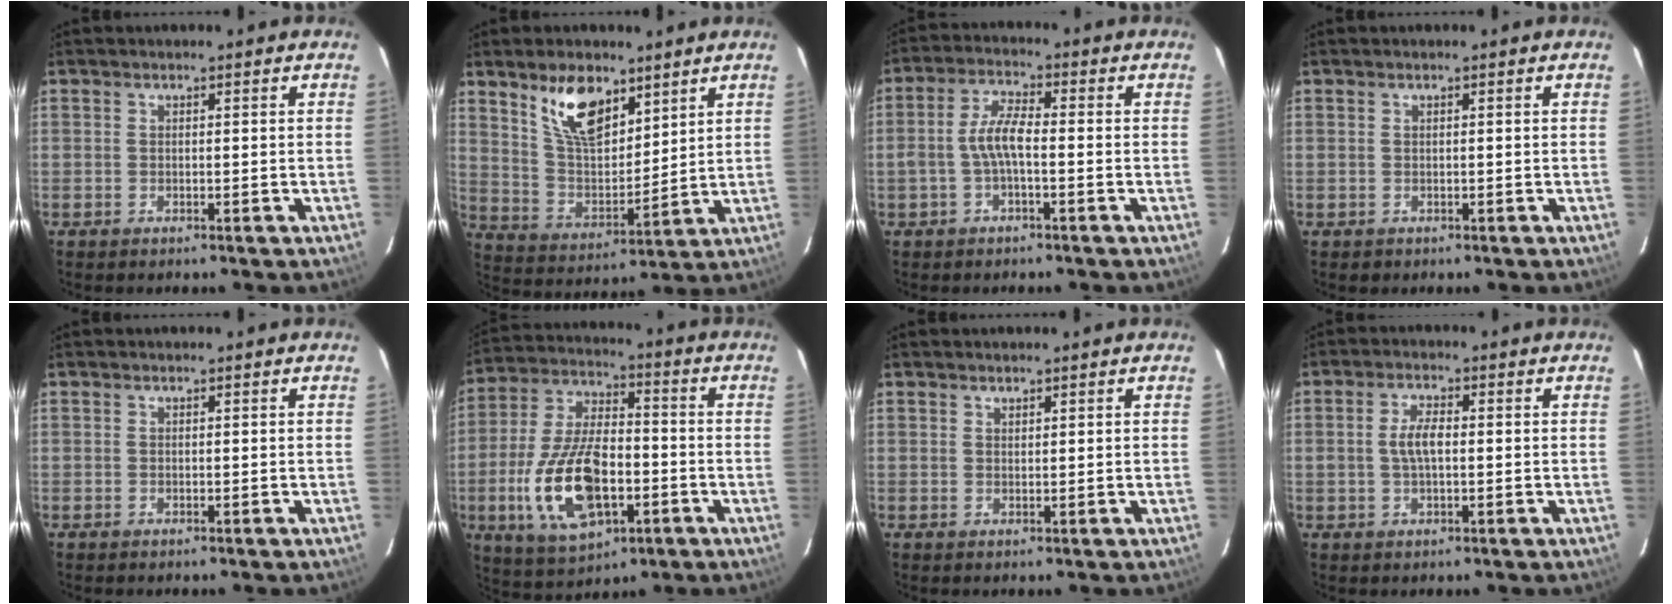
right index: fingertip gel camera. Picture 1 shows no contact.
{"total": 12.5, "force": [7.8, 5.9, 7.8], "torque": [-0.140, 0.005, 0.155]}
{"total": 4.7, "force": [-1.3, 1.3, 4.4], "torque": [-0.095, 0.015, -0.025]}
{"total": 0.6, "force": [0.0, 0.6, 0.0], "torque": [0.001, 0.002, 0.003]}
{"total": 0.0}
{"total": 17.8, "force": [-5.1, 8.6, 14.7], "torque": [-0.312, -0.004, -0.082]}
{"total": 0.8, "force": [0.7, 0.3, 0.1], "torque": [-0.002, 0.001, 0.014]}
{"total": 3.9, "force": [0.0, 1.7, 3.6], "torque": [-0.071, 0.007, 0.004]}